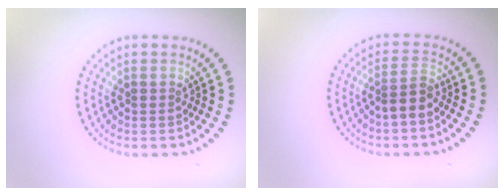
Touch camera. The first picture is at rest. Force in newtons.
{"total": 2.1, "press": 1.6, "slide": 1.4}